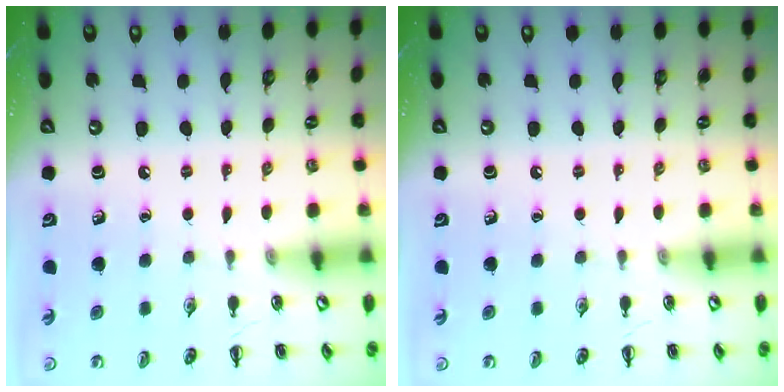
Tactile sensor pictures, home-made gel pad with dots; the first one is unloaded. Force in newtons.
{"total": 0.0}